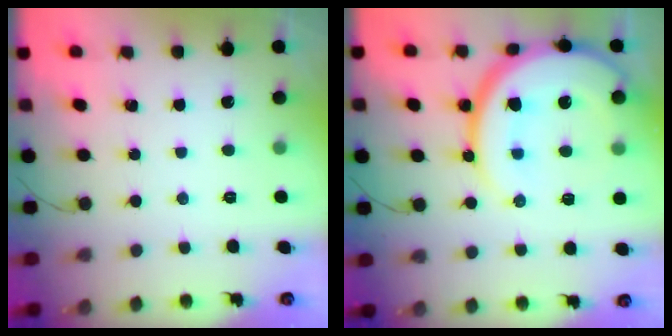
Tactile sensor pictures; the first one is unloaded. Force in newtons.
{"total": 21.5, "press": 21.4, "slide": 2.0}